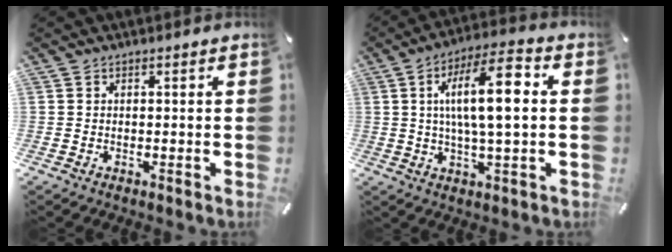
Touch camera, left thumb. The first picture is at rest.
{"total": 14.2, "force": [2.3, 3.9, 13.5], "torque": [-0.242, 0.005, 0.032]}